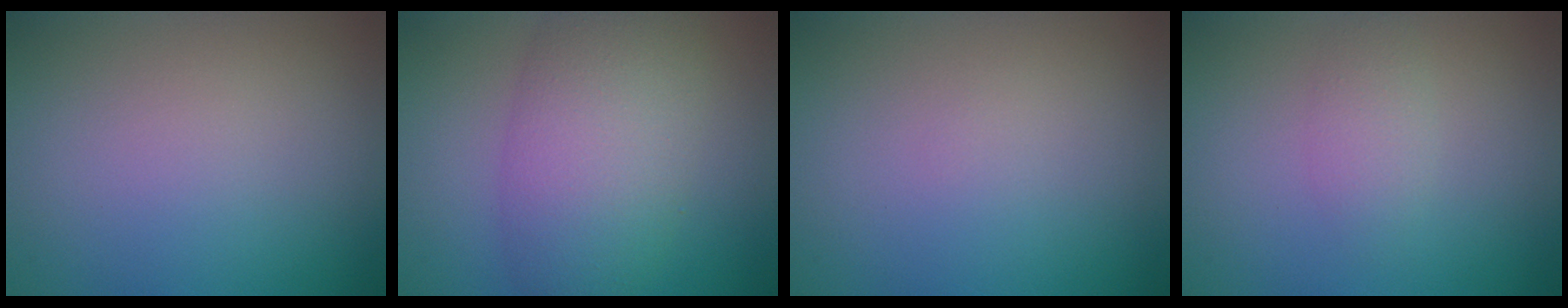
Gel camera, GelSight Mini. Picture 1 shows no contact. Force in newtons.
{"total": 7.3, "press": 7.2, "slide": 0.5}
{"total": 0.0}
{"total": 1.5, "press": 1.5, "slide": 0.0}